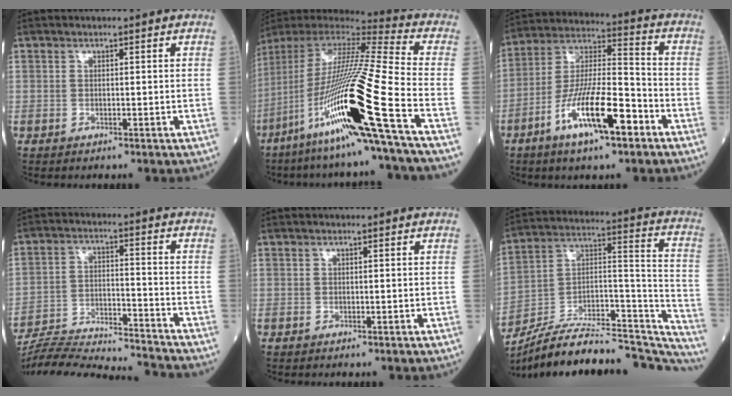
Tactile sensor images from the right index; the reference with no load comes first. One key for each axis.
{"total": 25.7, "fx": -11.0, "fy": -1.0, "fz": 23.3, "tx": -0.449, "ty": -0.050, "tz": -0.208}
{"total": 14.5, "fx": -7.0, "fy": 2.8, "fz": 12.4, "tx": -0.238, "ty": -0.007, "tz": -0.127}
{"total": 19.7, "fx": -18.9, "fy": -0.3, "fz": 5.4, "tx": -0.114, "ty": -0.013, "tz": -0.296}
{"total": 0.0}
{"total": 32.3, "fx": -28.9, "fy": 6.7, "fz": 12.7, "tx": -0.155, "ty": 0.018, "tz": -0.421}